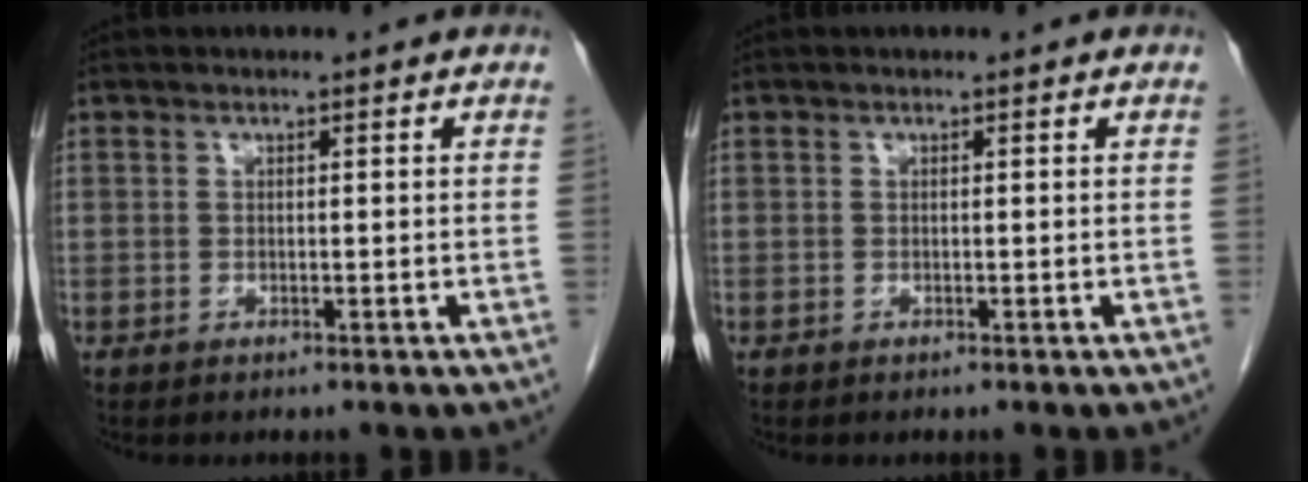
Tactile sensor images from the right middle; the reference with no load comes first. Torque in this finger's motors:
{"motor_torque": [0.87, -0.62, 0.02, 0.01]}